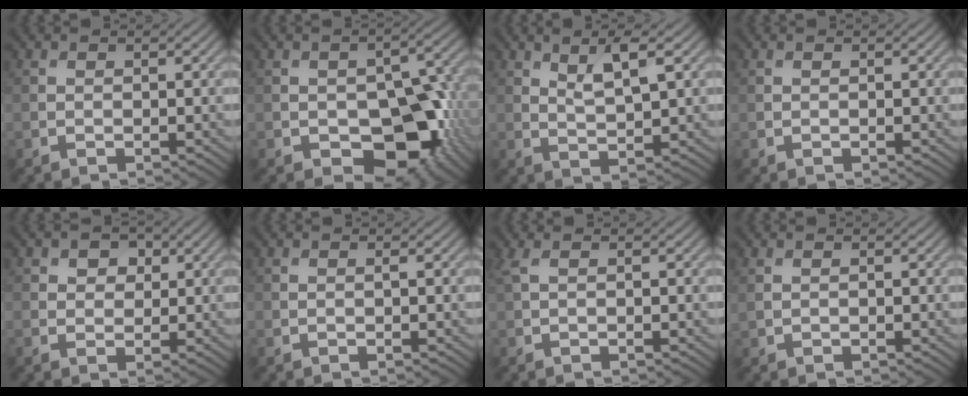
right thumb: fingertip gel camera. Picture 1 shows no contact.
{"total": 11.2, "force": [-3.8, 6.7, 8.2], "torque": [-0.106, -0.013, -0.057]}
{"total": 4.3, "force": [2.3, 1.2, 3.5], "torque": [-0.072, -0.005, 0.046]}
{"total": 0.0}
{"total": 3.3, "force": [1.6, 2.4, 1.7], "torque": [-0.027, -0.003, 0.019]}
{"total": 0.0}
{"total": 1.5, "force": [0.7, 0.4, 1.3], "torque": [-0.035, 0.009, 0.013]}
{"total": 0.6, "force": [0.3, 0.3, 0.4], "torque": [-0.015, 0.000, 0.011]}